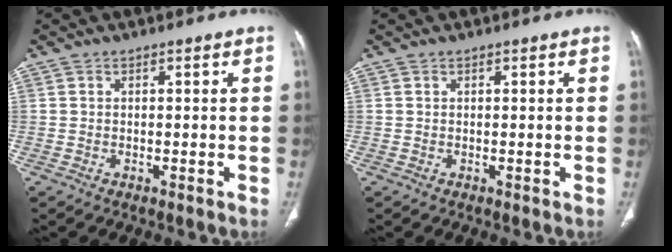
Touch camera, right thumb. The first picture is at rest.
{"total": 0.0}